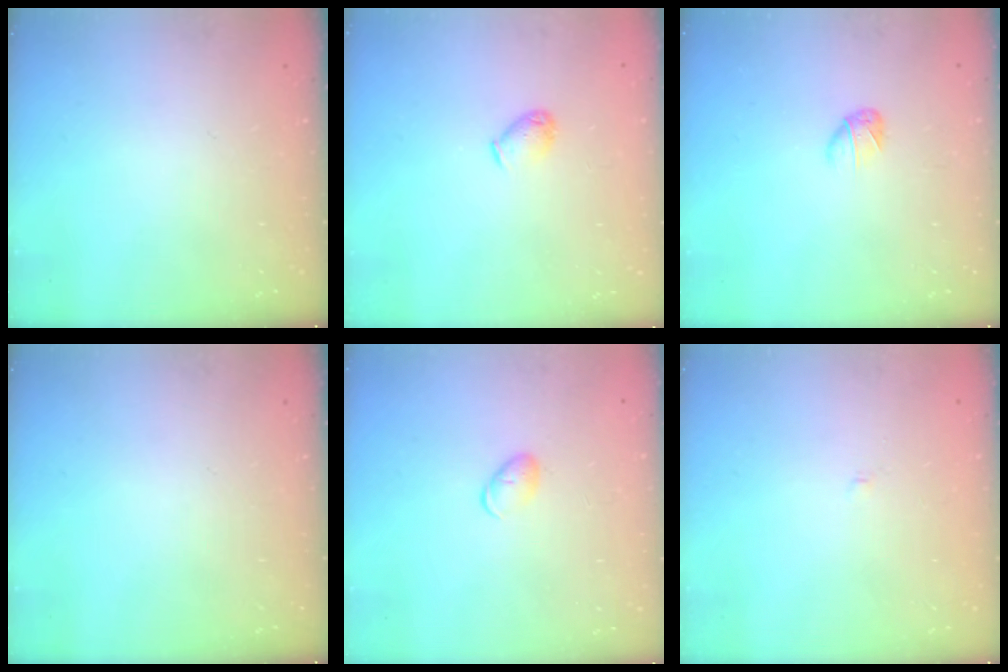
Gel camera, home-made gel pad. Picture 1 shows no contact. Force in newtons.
{"total": 4.7, "press": 4.6, "slide": 0.9}
{"total": 3.3, "press": 3.2, "slide": 0.8}
{"total": 0.0}
{"total": 5.2, "press": 5.2, "slide": 0.6}
{"total": 1.9, "press": 1.9, "slide": 0.2}